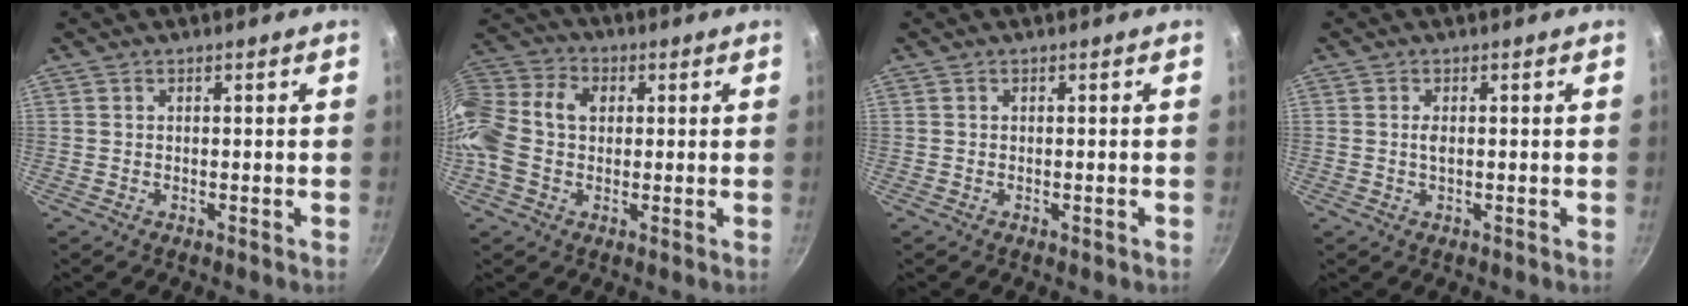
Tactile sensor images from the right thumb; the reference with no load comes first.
{"total": 15.0, "force": [0.5, 11.3, 9.8], "torque": [-0.192, 0.039, -0.011]}
{"total": 0.6, "force": [-0.3, 0.2, 0.6], "torque": [-0.008, 0.002, -0.004]}
{"total": 1.3, "force": [0.0, 0.6, 1.2], "torque": [-0.023, 0.001, -0.001]}